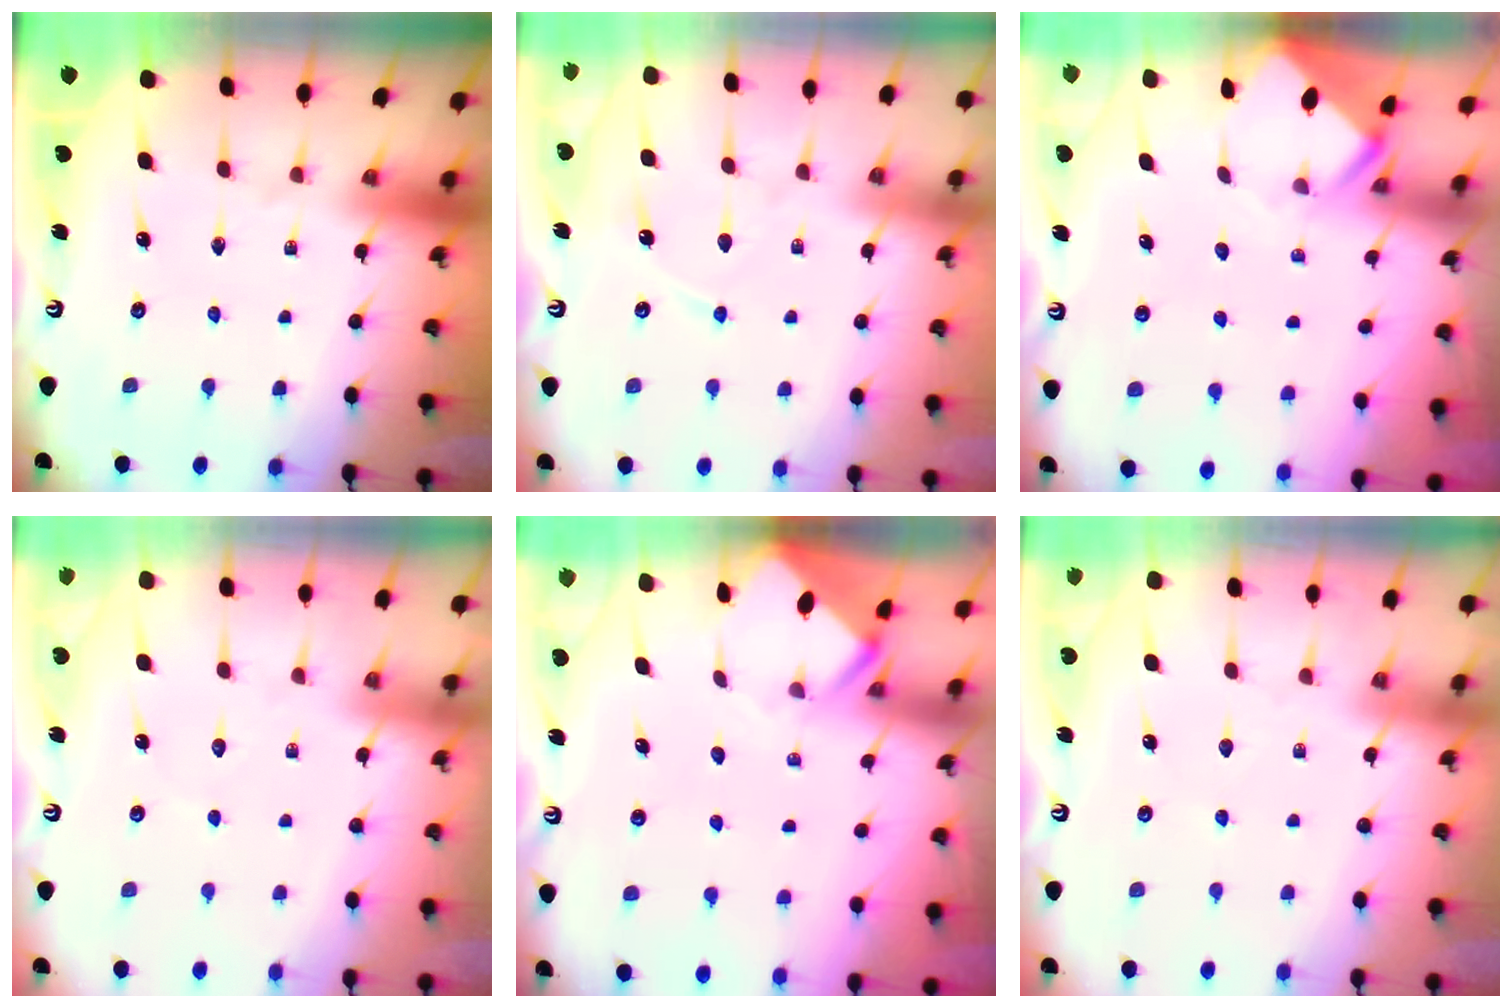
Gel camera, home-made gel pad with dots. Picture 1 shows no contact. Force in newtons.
{"total": 5.3, "press": 5.3, "slide": 0.4}
{"total": 3.1, "press": 3.1, "slide": 0.1}
{"total": 4.2, "press": 4.2, "slide": 0.5}
{"total": 3.1, "press": 3.1, "slide": 0.1}
{"total": 5.0, "press": 4.9, "slide": 0.7}